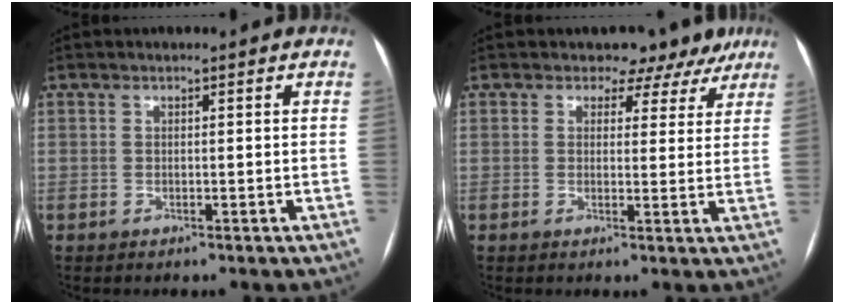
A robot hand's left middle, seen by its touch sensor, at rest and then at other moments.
{"total": 6.8, "force": [5.4, 4.0, 0.8], "torque": [0.015, 0.002, 0.041]}